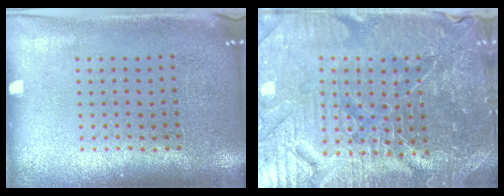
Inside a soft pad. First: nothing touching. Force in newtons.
{"total": 5.8, "press": 5.4, "slide": 2.2}